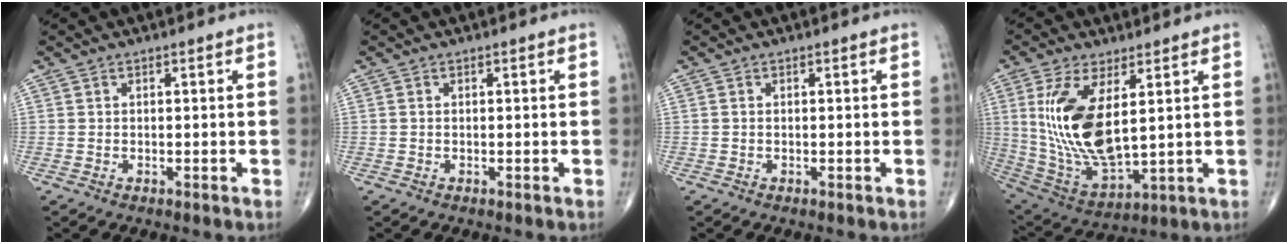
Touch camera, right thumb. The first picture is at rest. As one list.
[{"total": 0.0}, {"total": 0.0}, {"total": 17.0, "force": [3.6, 7.4, 14.9], "torque": [-0.301, -0.024, 0.089]}]